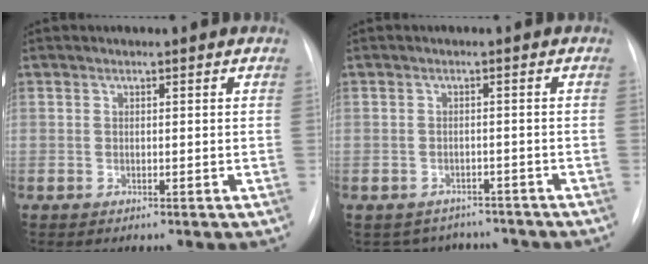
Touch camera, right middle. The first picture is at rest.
{"total": 6.4, "force": [-5.8, 2.8, 0.0], "torque": [0.006, 0.018, -0.068]}